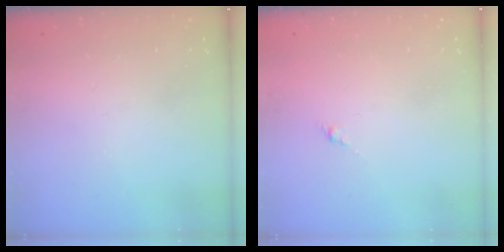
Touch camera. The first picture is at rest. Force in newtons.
{"total": 0.0}